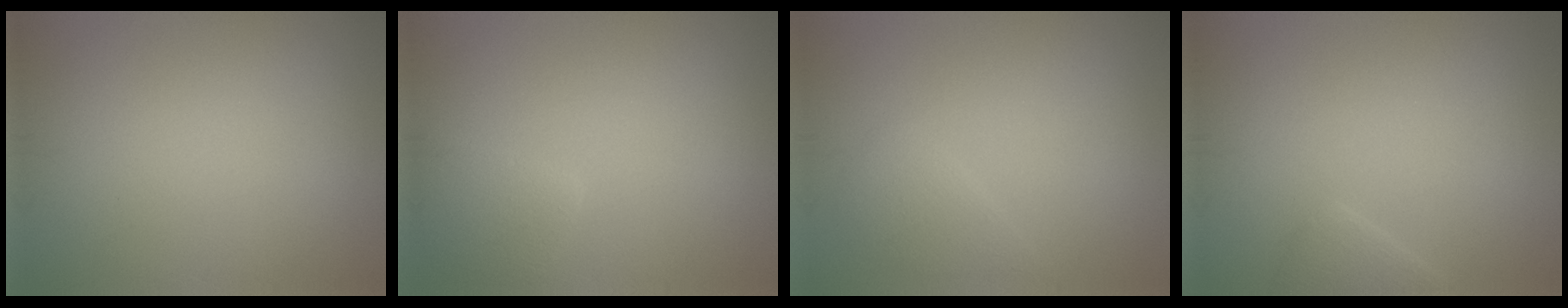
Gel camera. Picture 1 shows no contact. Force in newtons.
{"total": 2.1, "press": 2.1, "slide": 0.2}
{"total": 1.7, "press": 1.7, "slide": 0.1}
{"total": 1.7, "press": 1.7, "slide": 0.1}